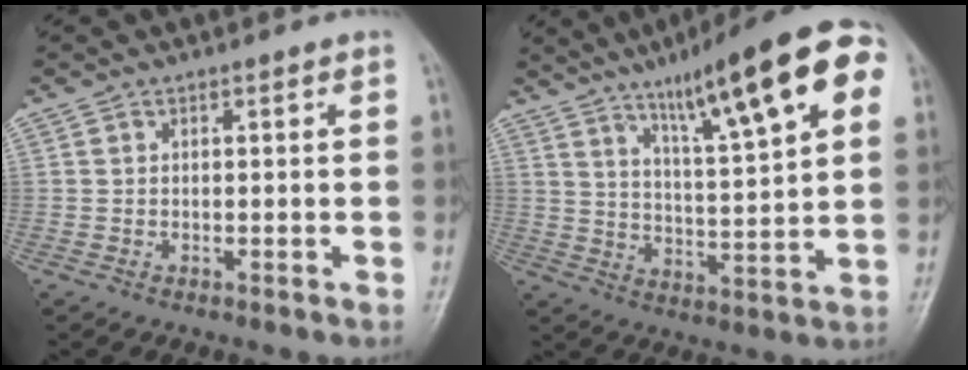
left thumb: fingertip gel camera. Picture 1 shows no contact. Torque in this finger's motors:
{"motor_torque": [0.56, 0.57, 1.76, -1.02, 0.19]}